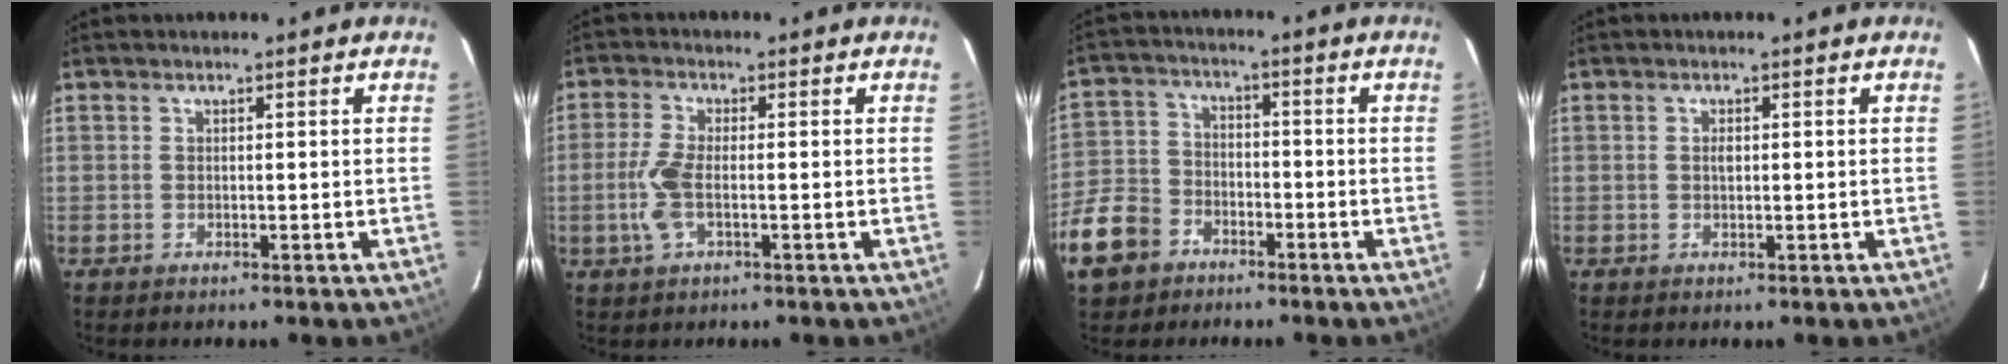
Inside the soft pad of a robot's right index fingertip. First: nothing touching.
{"total": 5.8, "force": [-1.3, 2.1, 5.2], "torque": [-0.120, -0.002, -0.027]}
{"total": 12.9, "force": [-7.0, 9.4, 5.2], "torque": [-0.153, 0.017, -0.128]}
{"total": 1.0, "force": [0.1, 0.6, 0.8], "torque": [-0.013, 0.003, 0.001]}